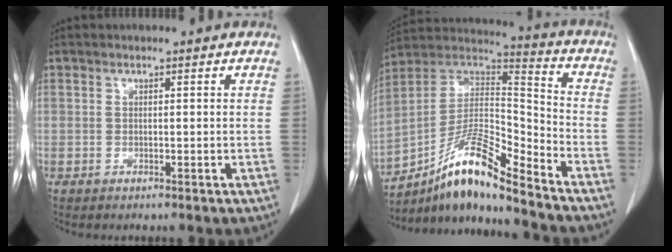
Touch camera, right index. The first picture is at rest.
{"total": 15.0, "force": [-11.1, 1.7, 9.9], "torque": [-0.172, 0.026, -0.192]}